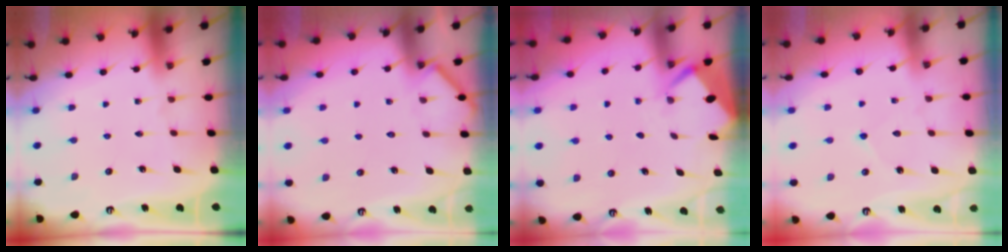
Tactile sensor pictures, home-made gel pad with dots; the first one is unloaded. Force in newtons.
{"total": 2.8, "press": 2.8, "slide": 0.4}
{"total": 2.6, "press": 2.6, "slide": 0.4}
{"total": 4.0, "press": 4.0, "slide": 0.1}